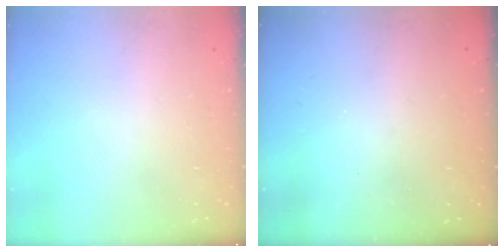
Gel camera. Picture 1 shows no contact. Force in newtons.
{"total": 3.2, "press": 3.2, "slide": 0.1}